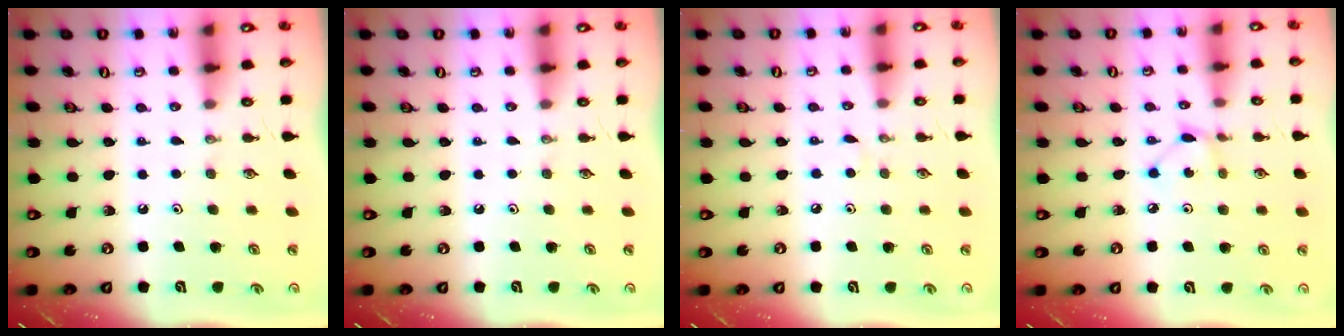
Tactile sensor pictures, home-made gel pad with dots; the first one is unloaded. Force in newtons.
{"total": 0.0}
{"total": 2.1, "press": 2.1, "slide": 0.3}
{"total": 2.2, "press": 2.2, "slide": 0.1}